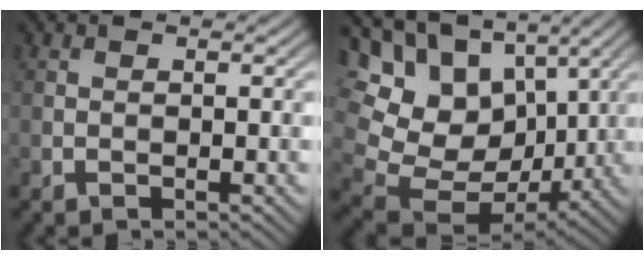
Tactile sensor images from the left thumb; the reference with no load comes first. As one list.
[{"total": 18.2, "force": [6.0, 13.1, 11.1], "torque": [-0.263, 0.012, 0.134]}]